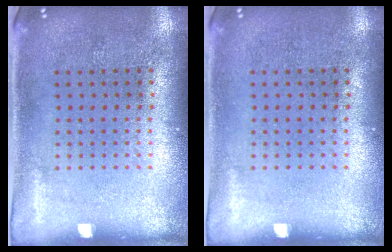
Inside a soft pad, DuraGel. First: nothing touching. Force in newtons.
{"total": 0.0}